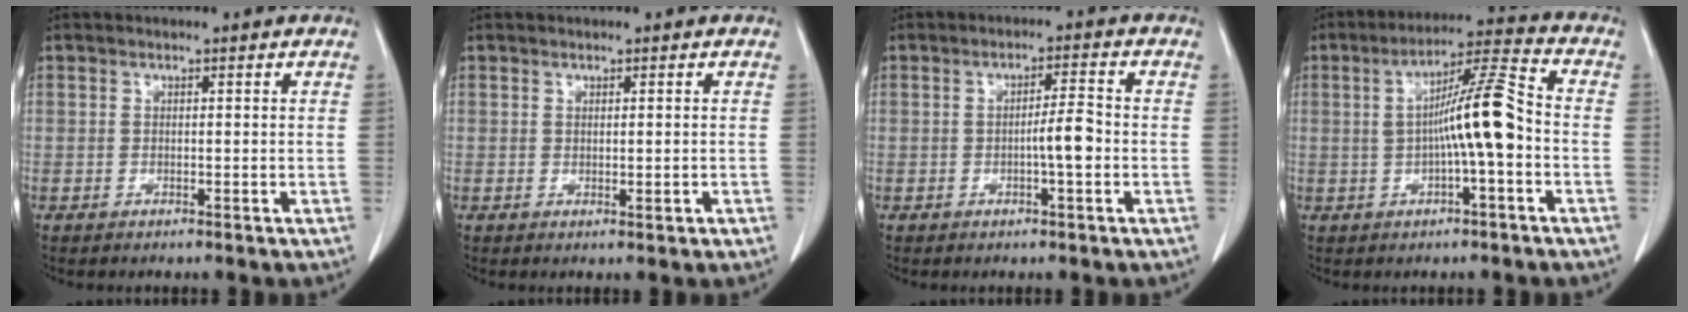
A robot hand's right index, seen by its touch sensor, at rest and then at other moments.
{"total": 1.1, "force": [-0.2, 0.2, 1.0], "torque": [-0.018, -0.005, 0.001]}
{"total": 4.0, "force": [-1.0, 0.2, 3.9], "torque": [-0.061, 0.004, -0.016]}
{"total": 9.6, "force": [-1.0, 0.4, 9.5], "torque": [-0.159, 0.023, -0.022]}